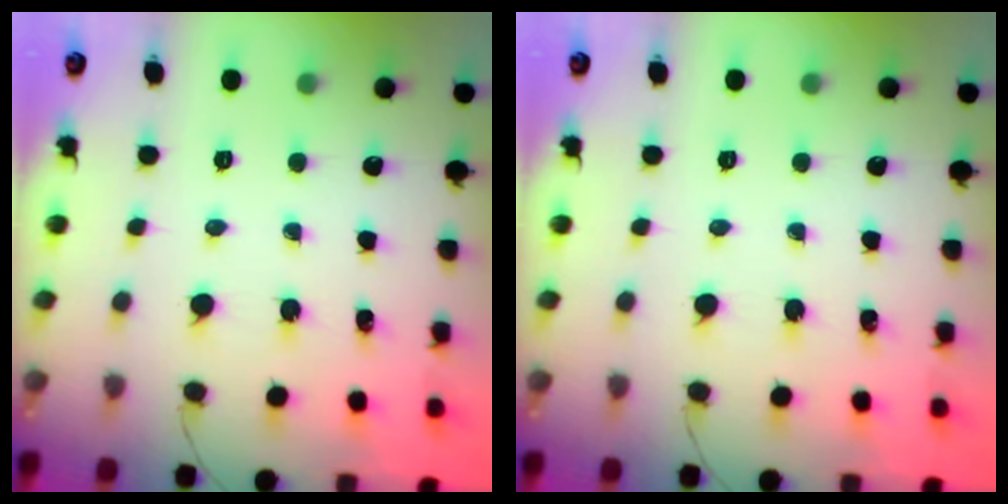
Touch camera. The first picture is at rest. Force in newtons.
{"total": 0.0}